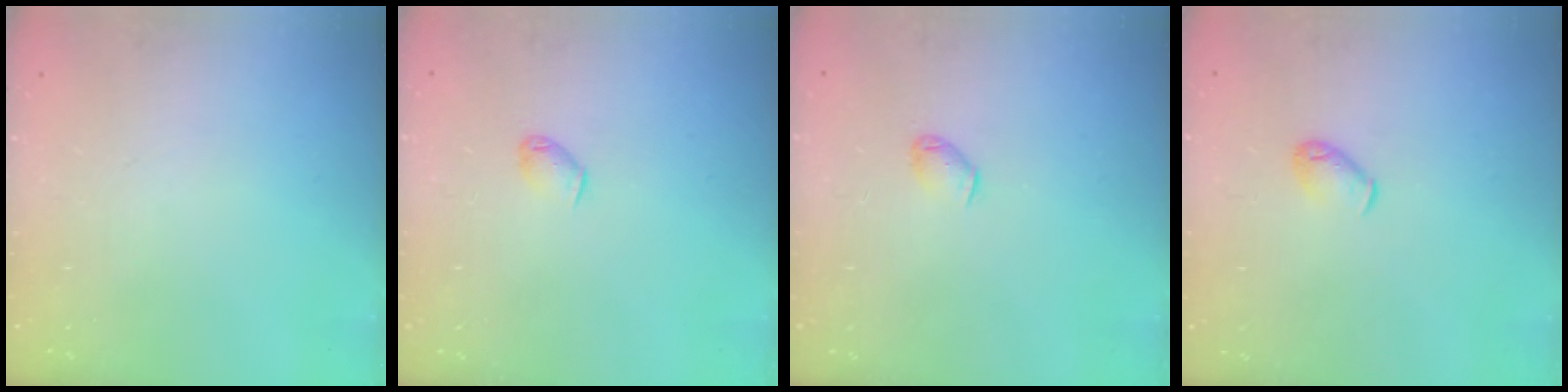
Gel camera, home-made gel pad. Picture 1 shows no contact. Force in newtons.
{"total": 3.9, "press": 3.8, "slide": 0.7}
{"total": 3.5, "press": 3.5, "slide": 0.8}
{"total": 4.8, "press": 4.7, "slide": 0.9}